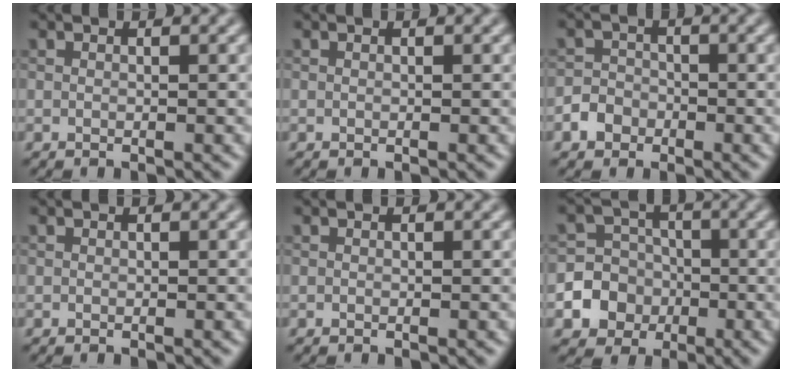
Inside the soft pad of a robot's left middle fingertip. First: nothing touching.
{"total": 0.0}
{"total": 2.2, "force": [-1.1, 1.8, 0.6], "torque": [0.000, 0.003, -0.025]}
{"total": 0.0}
{"total": 0.0}
{"total": 6.6, "force": [-2.2, 6.2, 1.1], "torque": [-0.007, 0.003, -0.062]}